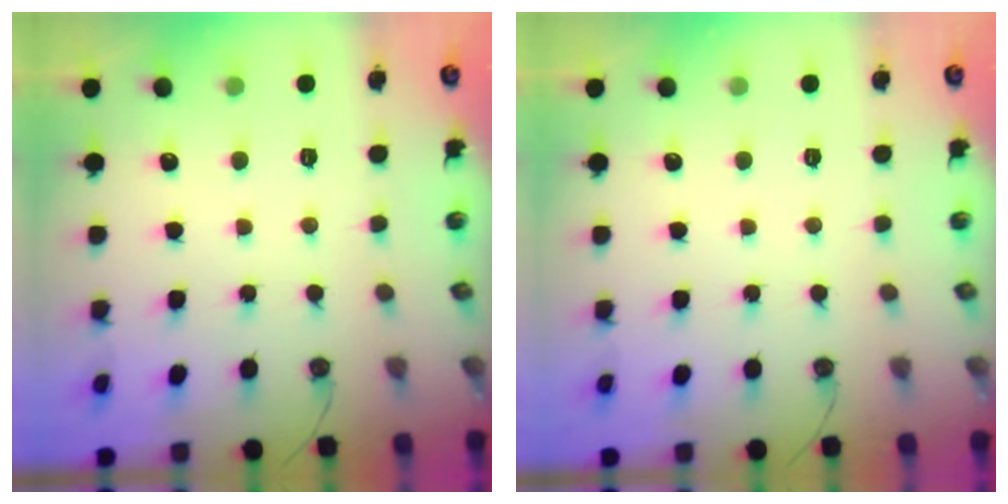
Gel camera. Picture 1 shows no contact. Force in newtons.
{"total": 0.0}